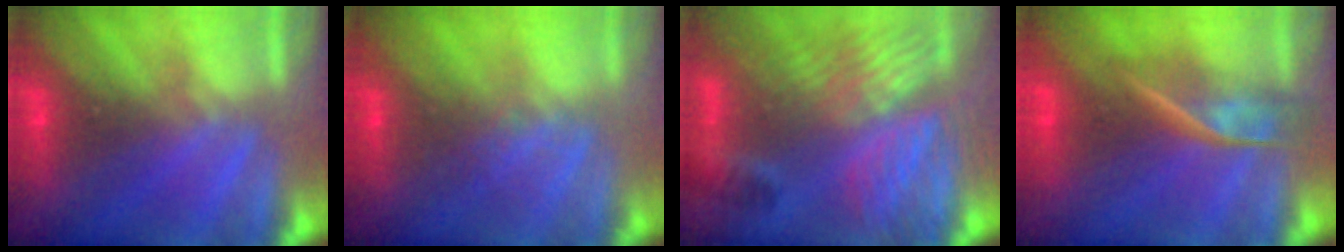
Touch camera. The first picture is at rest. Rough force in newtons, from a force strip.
{"total": 2.7}
{"total": 7.9}
{"total": 2.4}